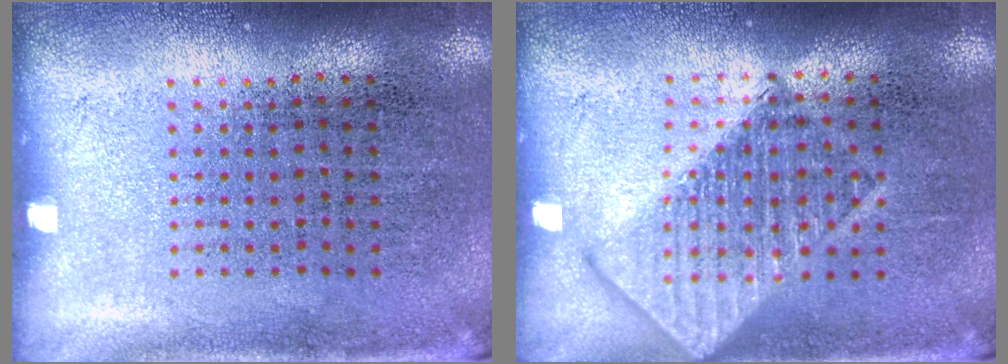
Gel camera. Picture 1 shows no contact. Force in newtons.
{"total": 2.9, "press": 2.9, "slide": 0.4}